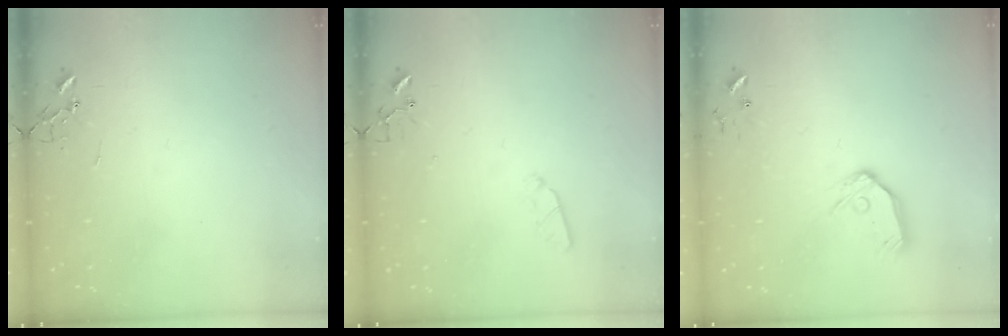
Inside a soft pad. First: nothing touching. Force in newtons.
{"total": 3.6, "press": 3.5, "slide": 0.6}
{"total": 9.6, "press": 9.6, "slide": 1.0}